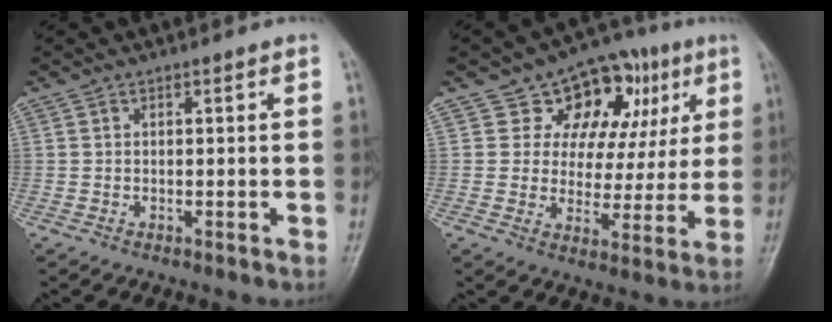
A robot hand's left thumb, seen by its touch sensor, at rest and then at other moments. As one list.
[{"total": 15.3, "force": [6.5, 10.9, 8.5], "torque": [-0.052, 0.001, 0.095]}]